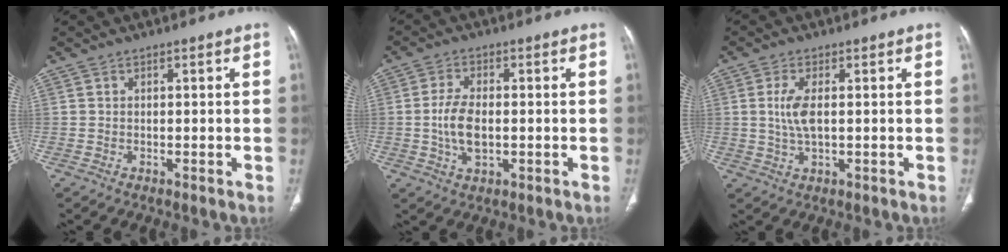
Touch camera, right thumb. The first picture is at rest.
{"total": 7.0, "force": [-0.6, 3.7, 5.9], "torque": [-0.120, 0.000, -0.011]}
{"total": 4.8, "force": [0.6, 1.9, 4.3], "torque": [-0.103, -0.005, 0.015]}